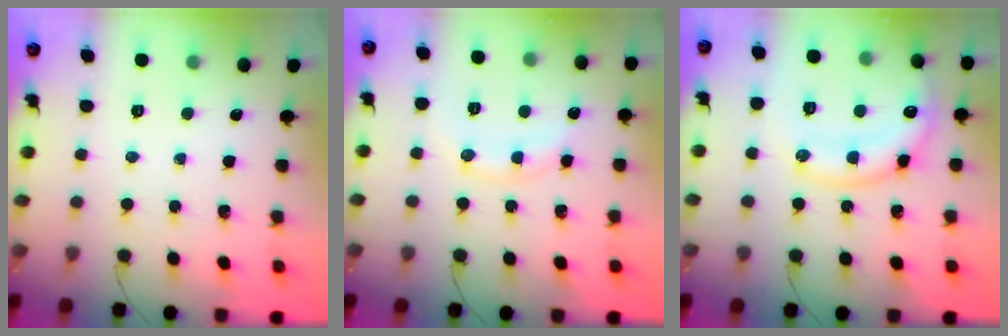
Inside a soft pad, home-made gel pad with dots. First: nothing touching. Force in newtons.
{"total": 7.6, "press": 7.5, "slide": 0.4}
{"total": 15.6, "press": 15.6, "slide": 1.5}